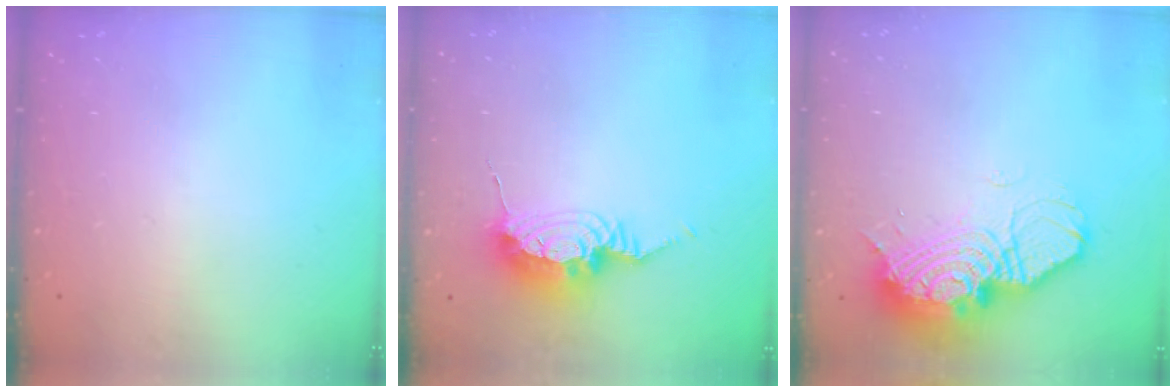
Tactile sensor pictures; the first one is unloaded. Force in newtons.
{"total": 11.2, "press": 11.1, "slide": 1.2}
{"total": 17.0, "press": 17.0, "slide": 1.5}